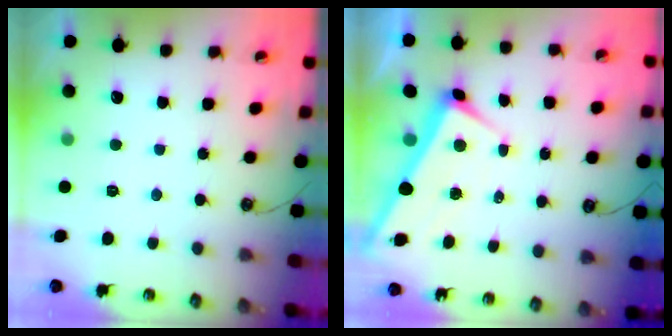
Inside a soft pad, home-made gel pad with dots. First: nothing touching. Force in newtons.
{"total": 2.8, "press": 2.7, "slide": 0.6}